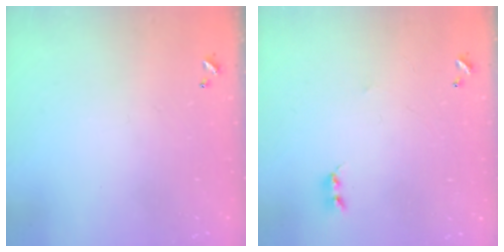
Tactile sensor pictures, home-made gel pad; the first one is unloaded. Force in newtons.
{"total": 2.0, "press": 2.0, "slide": 0.3}